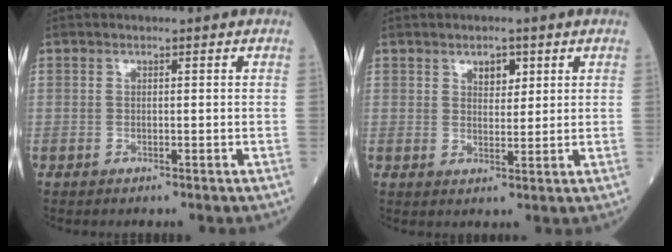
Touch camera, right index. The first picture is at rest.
{"total": 2.9, "force": [1.6, 1.6, 1.8], "torque": [-0.026, -0.002, 0.026]}